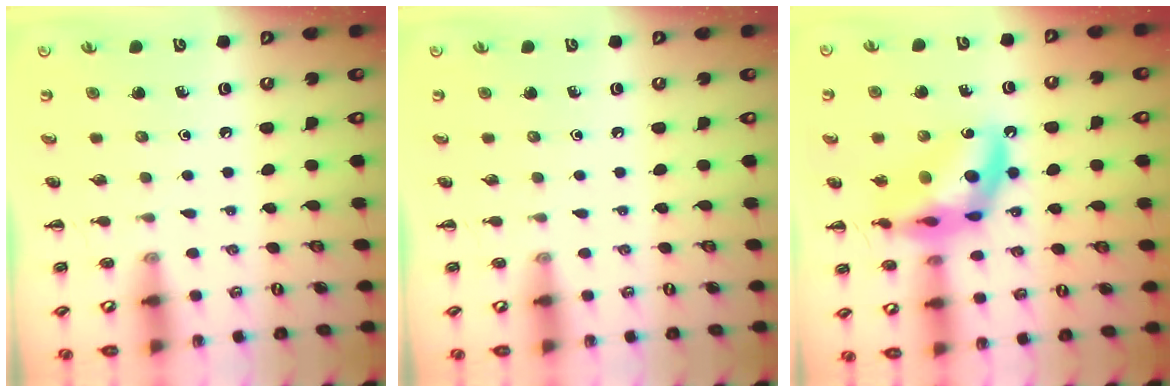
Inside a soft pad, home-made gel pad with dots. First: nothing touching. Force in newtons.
{"total": 0.0}
{"total": 15.7, "press": 15.2, "slide": 3.9}